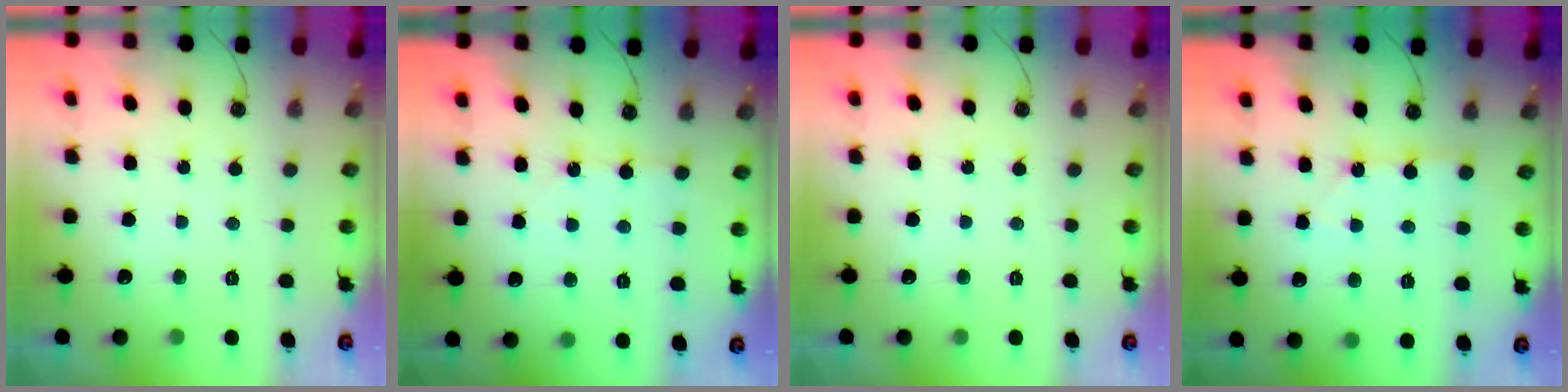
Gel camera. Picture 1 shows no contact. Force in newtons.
{"total": 2.7, "press": 2.7, "slide": 0.5}
{"total": 0.0}
{"total": 2.0, "press": 2.0, "slide": 0.3}